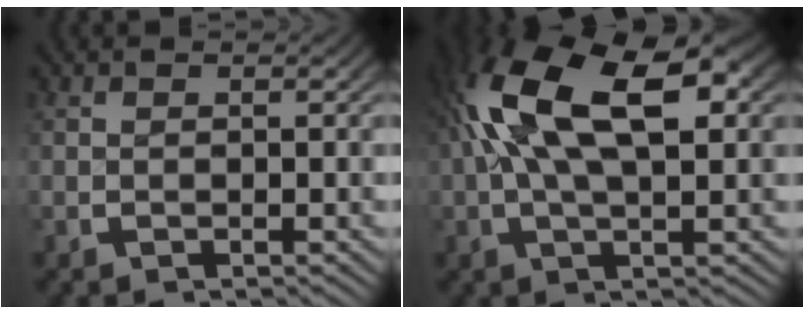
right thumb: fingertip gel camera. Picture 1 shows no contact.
{"total": 11.4, "force": [2.4, 5.6, 9.6], "torque": [-0.198, 0.000, 0.041]}